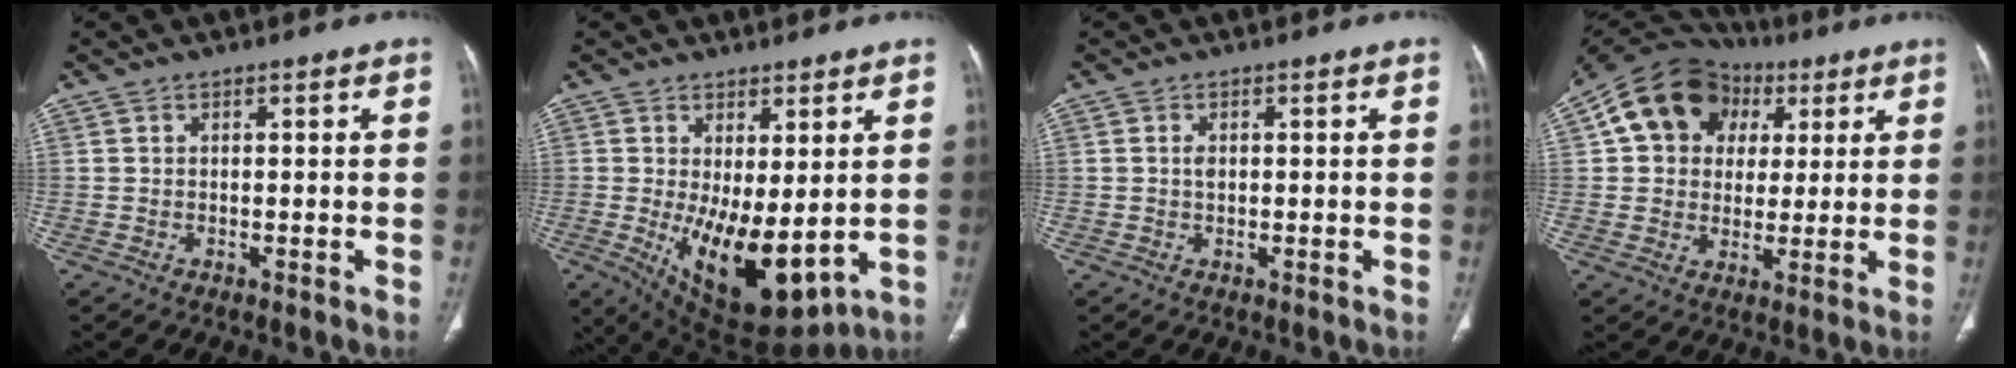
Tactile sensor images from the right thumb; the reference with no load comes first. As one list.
[{"total": 13.6, "force": [-0.8, 6.2, 12.1], "torque": [-0.185, -0.029, 0.012]}, {"total": 1.2, "force": [0.2, 0.8, 0.8], "torque": [-0.014, 0.001, 0.003]}, {"total": 15.9, "force": [4.9, 13.0, 7.7], "torque": [-0.104, 0.020, 0.078]}]